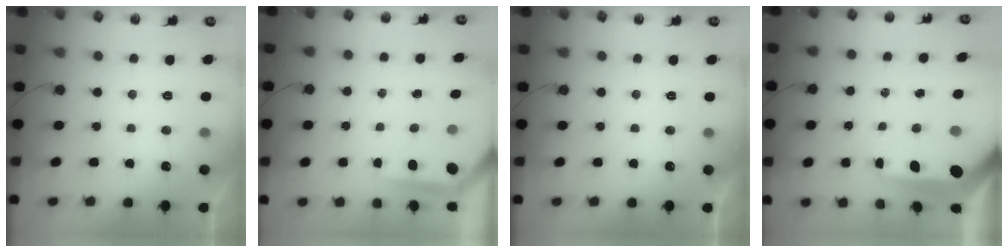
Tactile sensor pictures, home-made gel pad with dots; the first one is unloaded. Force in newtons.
{"total": 3.9, "press": 3.9, "slide": 0.2}
{"total": 0.0}
{"total": 14.8, "press": 14.7, "slide": 1.6}